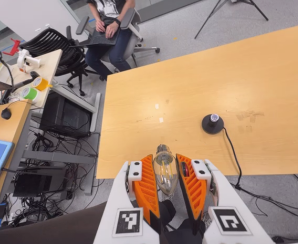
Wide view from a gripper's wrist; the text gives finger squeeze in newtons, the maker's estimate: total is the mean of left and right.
{"total": 8.6, "left": 7.9, "right": 9.2}